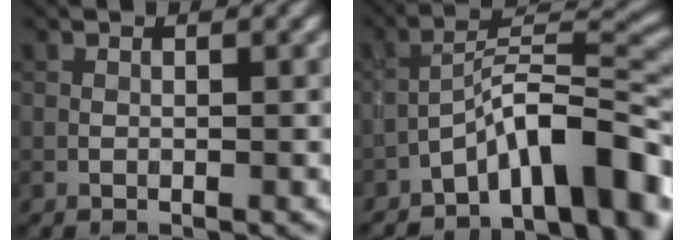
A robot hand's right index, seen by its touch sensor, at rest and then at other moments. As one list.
[{"total": 9.8, "force": [-6.2, 2.7, 7.0], "torque": [-0.096, 0.022, -0.110]}]